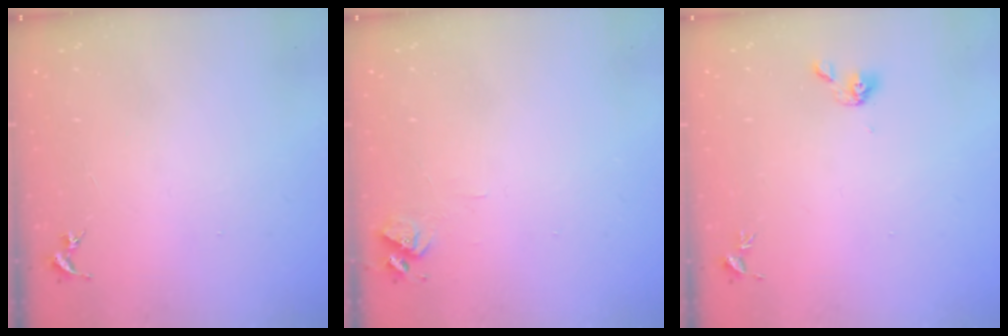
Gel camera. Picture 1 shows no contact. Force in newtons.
{"total": 6.4, "press": 6.4, "slide": 0.8}
{"total": 5.2, "press": 4.6, "slide": 2.3}